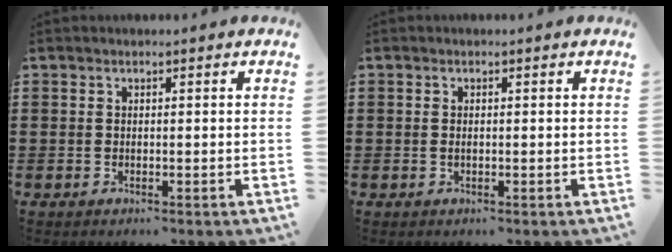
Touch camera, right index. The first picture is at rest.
{"total": 0.7, "force": [0.0, 0.2, 0.6], "torque": [-0.014, -0.001, 0.000]}